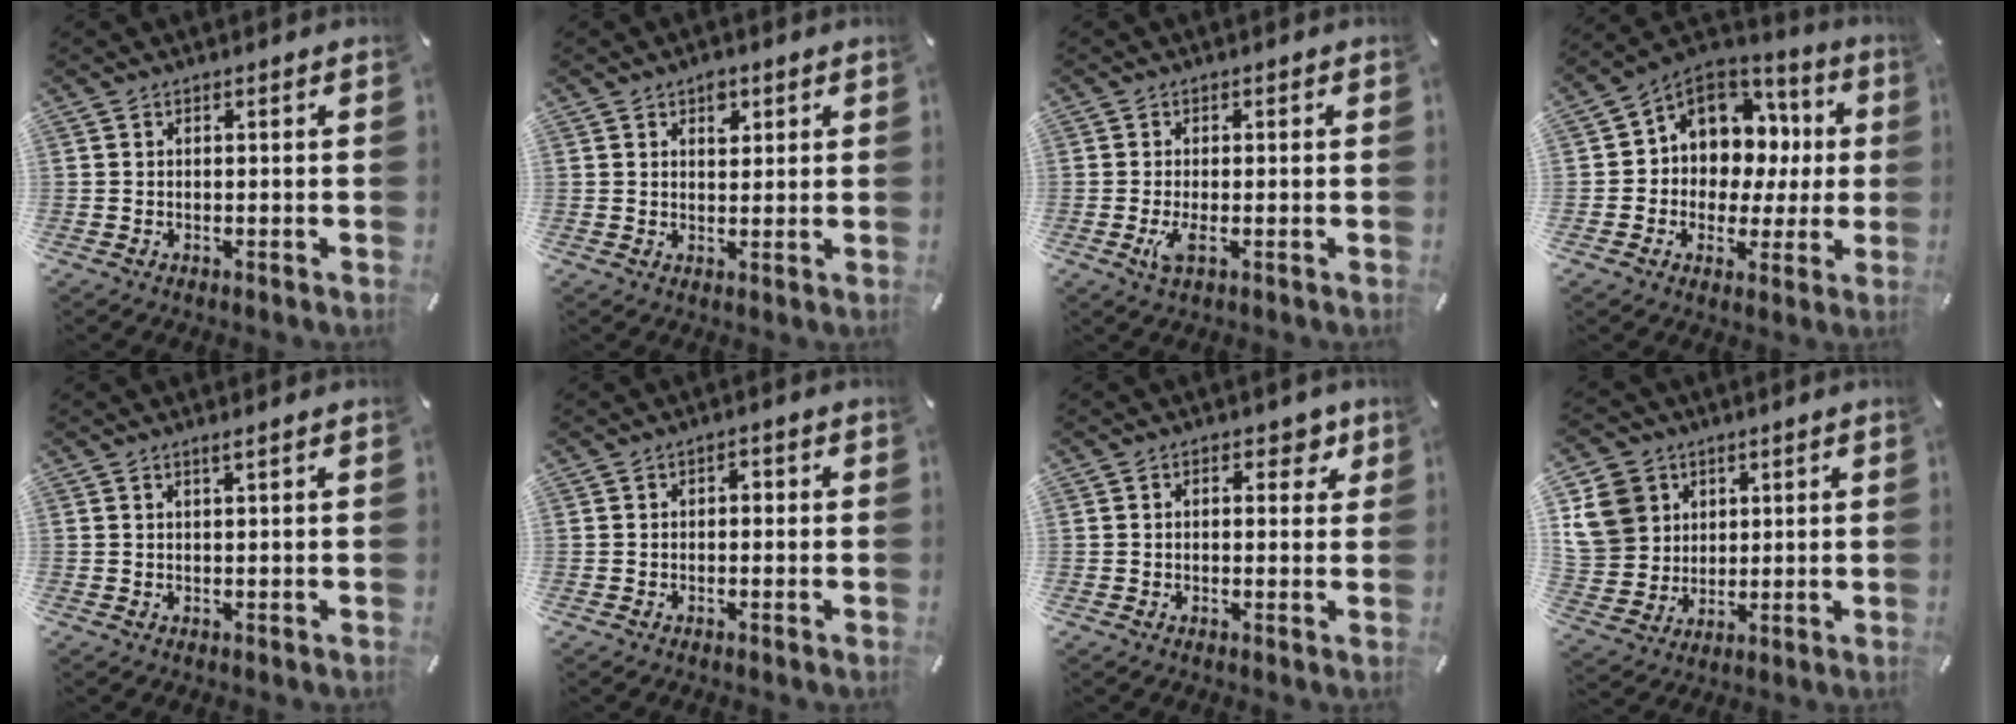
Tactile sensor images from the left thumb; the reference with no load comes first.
{"total": 3.3, "force": [1.7, 2.3, 1.7], "torque": [-0.006, -0.009, 0.023]}
{"total": 3.7, "force": [-0.9, 1.3, 3.3], "torque": [-0.075, -0.005, -0.020]}
{"total": 10.3, "force": [2.6, 9.3, 3.4], "torque": [-0.062, -0.026, 0.056]}
{"total": 1.2, "force": [0.7, -0.2, 1.0], "torque": [-0.019, -0.001, 0.012]}
{"total": 1.4, "force": [-0.6, 0.9, 0.9], "torque": [-0.018, 0.008, -0.016]}
{"total": 4.1, "force": [1.6, 2.5, 2.9], "torque": [-0.022, -0.002, 0.016]}
{"total": 11.6, "force": [4.3, 10.3, 3.2], "torque": [-0.084, -0.011, 0.086]}